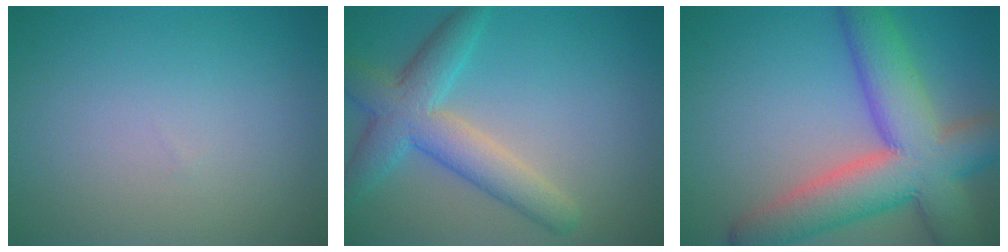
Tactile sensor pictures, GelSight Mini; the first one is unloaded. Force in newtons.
{"total": 5.7, "press": 5.7, "slide": 0.1}
{"total": 10.8, "press": 10.7, "slide": 0.8}